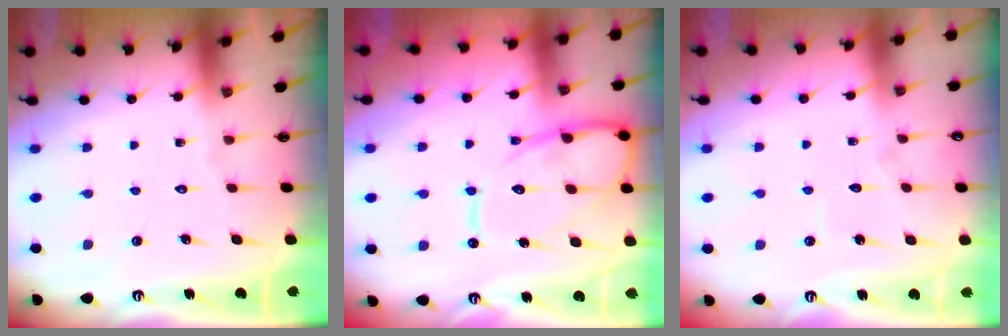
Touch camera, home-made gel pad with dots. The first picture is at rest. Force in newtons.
{"total": 13.6, "press": 13.6, "slide": 1.5}
{"total": 4.8, "press": 4.8, "slide": 0.3}